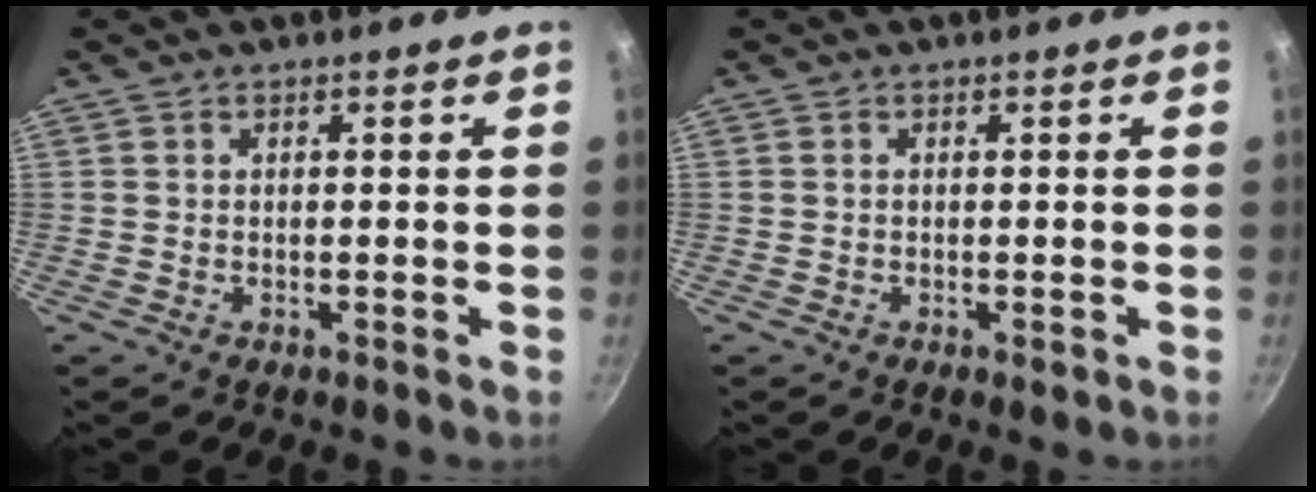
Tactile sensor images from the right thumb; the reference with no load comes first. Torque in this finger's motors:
{"motor_torque": [-0.18, -0.02, -0.20, 0.04, -0.01]}